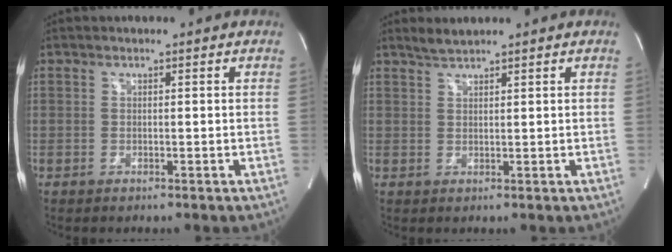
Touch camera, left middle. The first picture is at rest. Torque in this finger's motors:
{"motor_torque": [0.18, -0.05, -0.07, 0.01]}